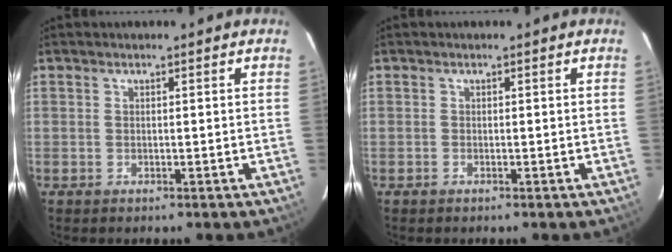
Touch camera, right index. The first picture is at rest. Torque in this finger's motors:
{"motor_torque": [0.05, -0.05, 0.00, 0.00]}